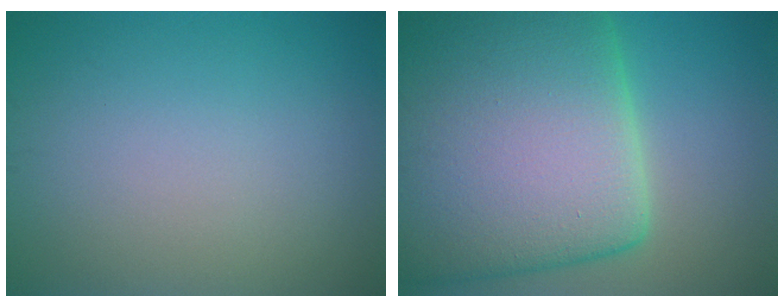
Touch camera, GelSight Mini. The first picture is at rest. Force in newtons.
{"total": 19.9, "press": 19.8, "slide": 1.3}